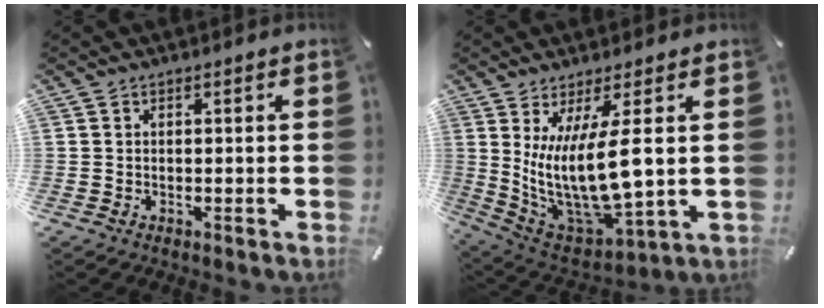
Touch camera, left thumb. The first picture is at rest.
{"total": 16.3, "force": [3.5, 5.8, 14.8], "torque": [-0.314, -0.035, 0.063]}